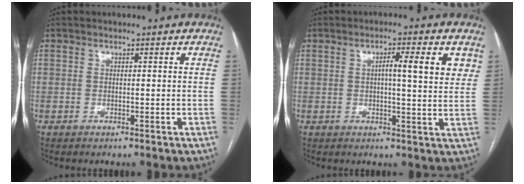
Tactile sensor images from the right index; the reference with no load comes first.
{"total": 6.5, "force": [2.3, 0.9, 6.0], "torque": [-0.083, 0.006, 0.026]}